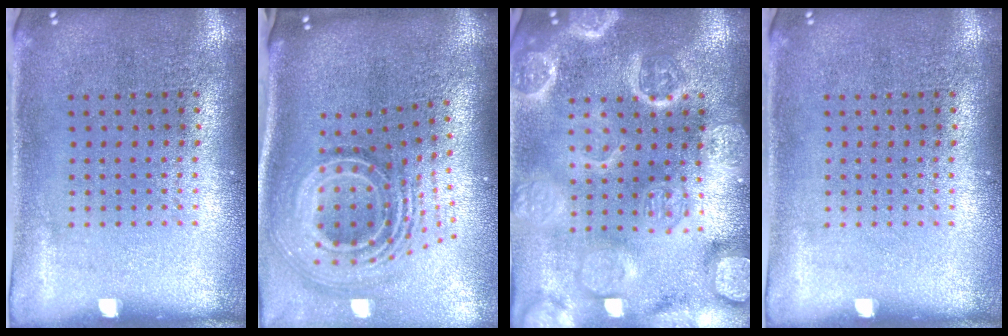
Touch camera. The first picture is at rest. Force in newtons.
{"total": 2.6, "press": 1.7, "slide": 2.0}
{"total": 4.7, "press": 4.6, "slide": 0.5}
{"total": 0.0}